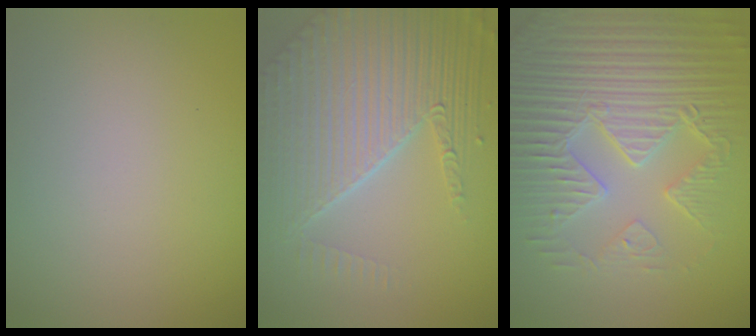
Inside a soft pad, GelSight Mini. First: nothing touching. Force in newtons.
{"total": 8.9, "press": 5.8, "slide": 6.7}
{"total": 7.3, "press": 5.8, "slide": 4.4}